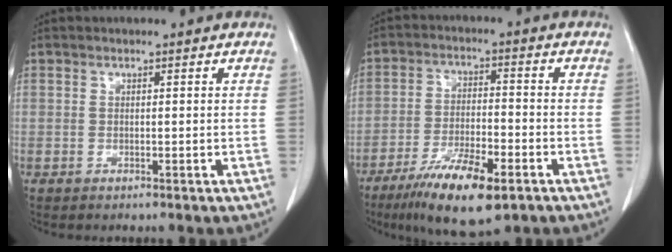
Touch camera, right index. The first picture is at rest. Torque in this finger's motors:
{"motor_torque": [0.79, -0.78, 0.55, 0.09]}